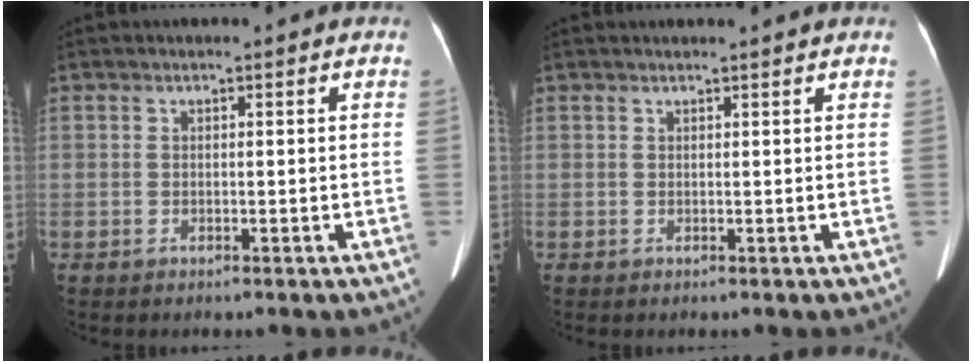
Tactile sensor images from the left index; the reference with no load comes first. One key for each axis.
{"total": 2.2, "fx": 2.1, "fy": -0.4, "fz": 0.6, "tx": -0.015, "ty": 0.013, "tz": 0.028}